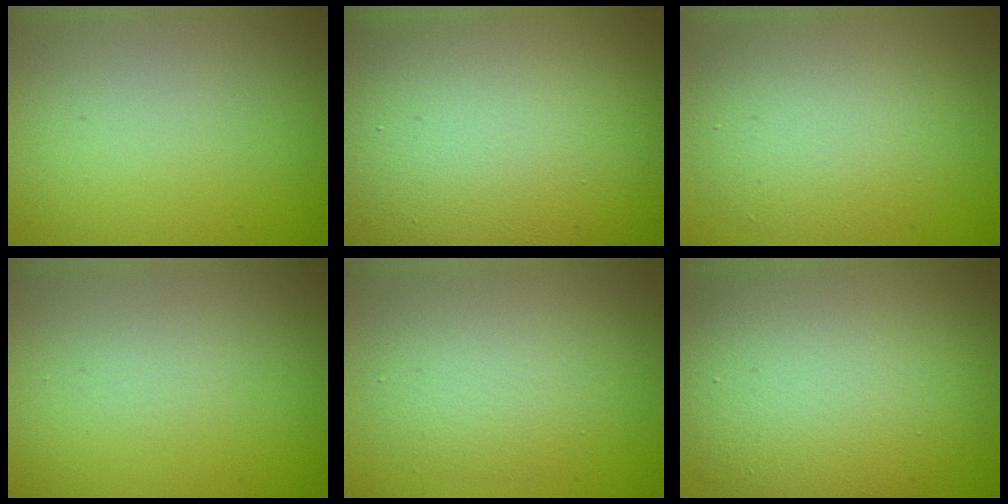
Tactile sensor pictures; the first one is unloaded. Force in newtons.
{"total": 27.6, "press": 27.6, "slide": 1.2}
{"total": 6.1, "press": 6.1, "slide": 0.1}
{"total": 0.7, "press": 0.7, "slide": 0.1}
{"total": 3.8, "press": 3.8, "slide": 0.5}
{"total": 11.7, "press": 11.6, "slide": 0.7}